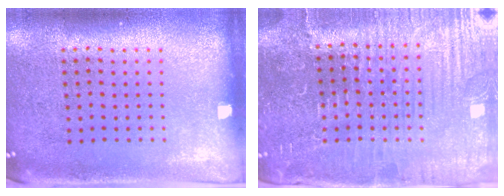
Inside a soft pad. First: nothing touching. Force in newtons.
{"total": 4.7, "press": 4.5, "slide": 1.5}